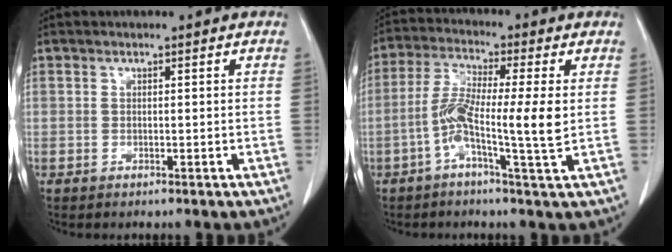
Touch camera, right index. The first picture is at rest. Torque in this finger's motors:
{"motor_torque": [0.55, -0.26, 0.30, 0.10]}